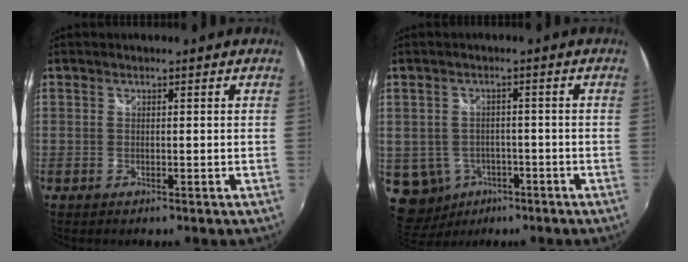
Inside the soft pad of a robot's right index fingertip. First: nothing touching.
{"total": 9.0, "force": [-3.4, 7.9, 2.7], "torque": [-0.090, 0.000, -0.036]}